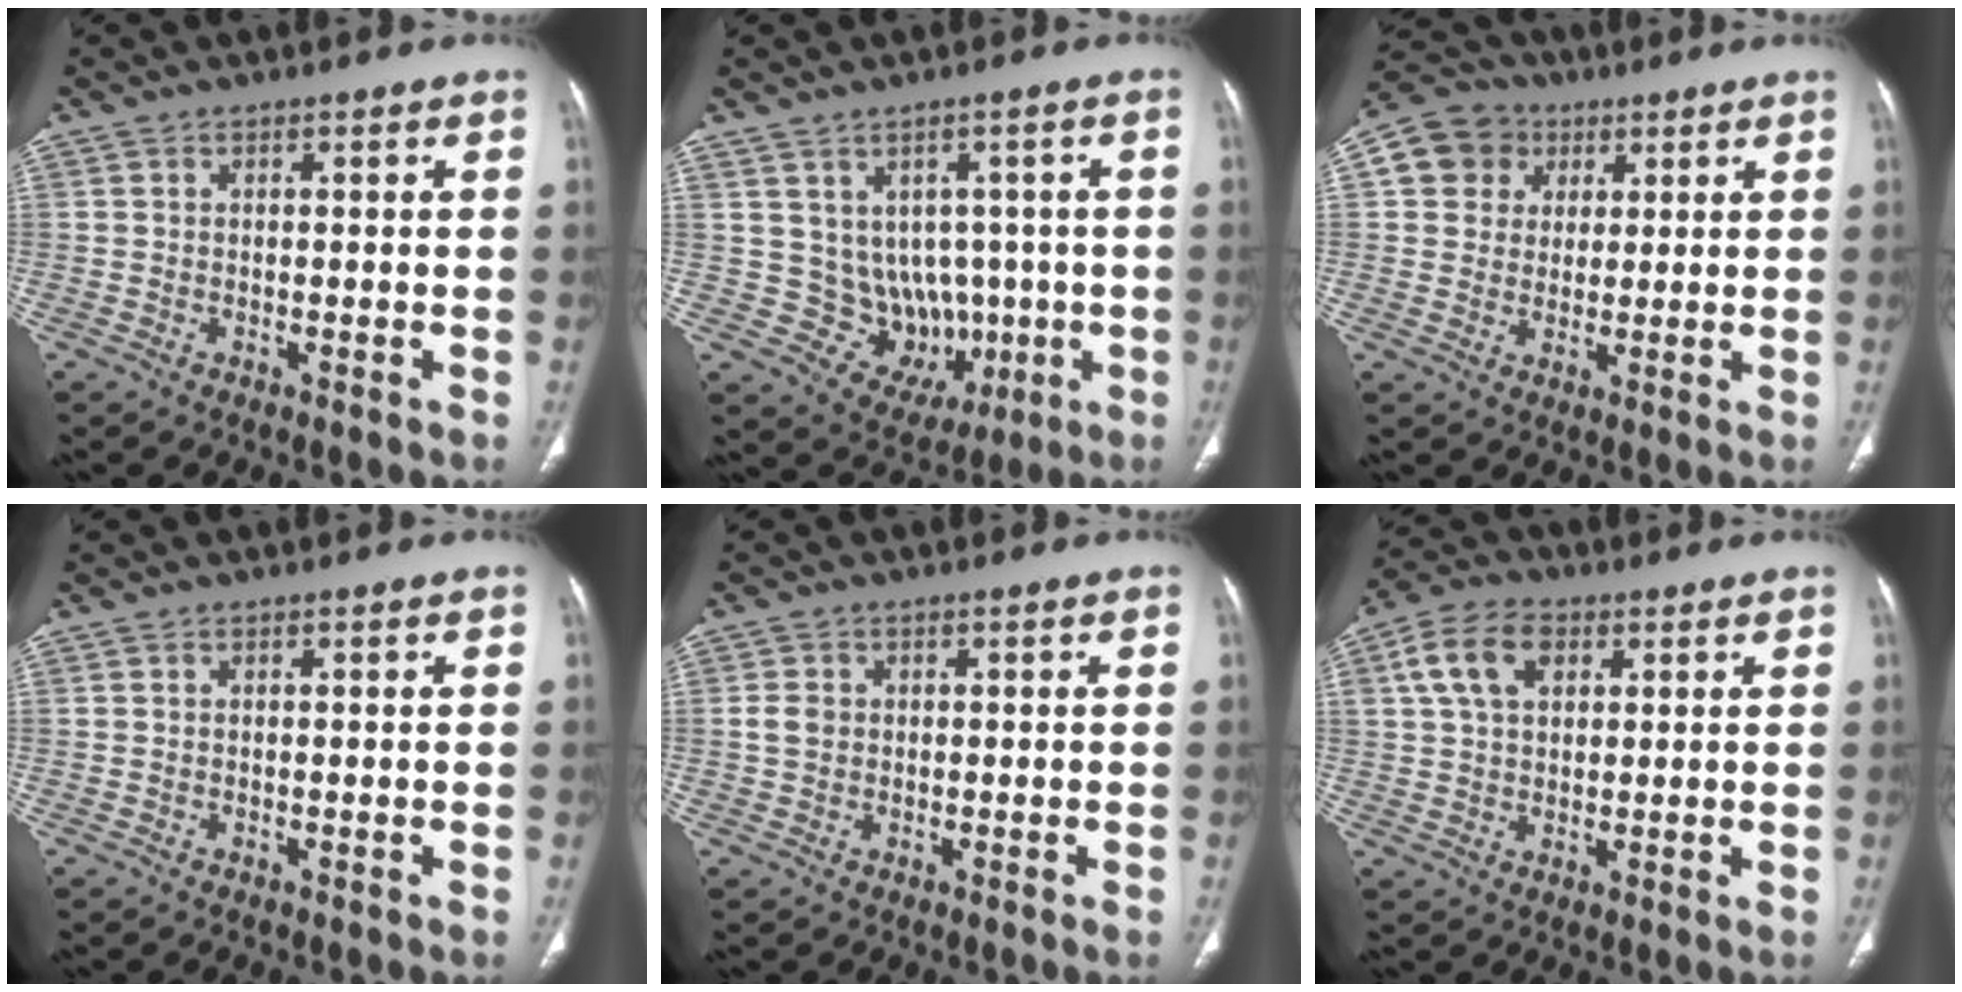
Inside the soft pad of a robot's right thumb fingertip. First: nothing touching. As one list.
[{"total": 9.9, "force": [0.0, 8.4, 5.2], "torque": [-0.023, -0.004, 0.028]}, {"total": 9.1, "force": [2.9, 8.2, 2.5], "torque": [-0.024, 0.005, 0.043]}, {"total": 0.0}, {"total": 2.3, "force": [0.3, 1.9, 1.3], "torque": [-0.022, 0.004, 0.007]}, {"total": 9.1, "force": [3.2, 6.0, 6.1], "torque": [-0.108, 0.009, 0.053]}]